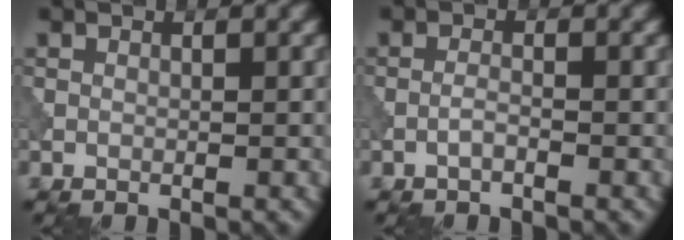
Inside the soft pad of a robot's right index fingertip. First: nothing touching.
{"total": 1.0, "force": [-0.6, 0.2, 0.7], "torque": [-0.014, 0.003, -0.014]}